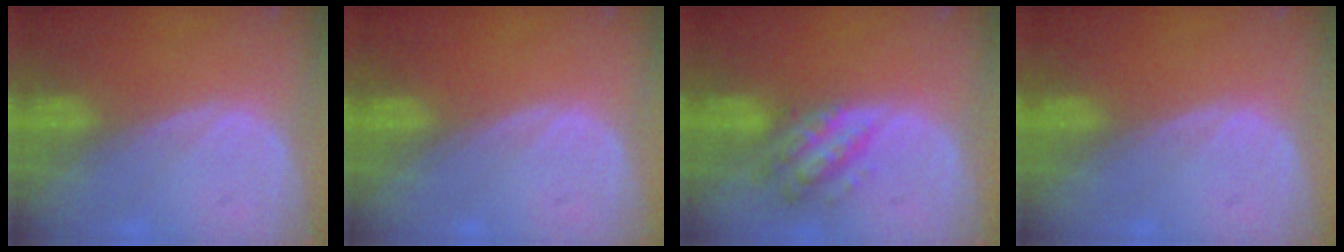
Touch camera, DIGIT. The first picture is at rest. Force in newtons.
{"total": 0.0}
{"total": 6.4, "press": 5.8, "slide": 2.8}
{"total": 0.0}